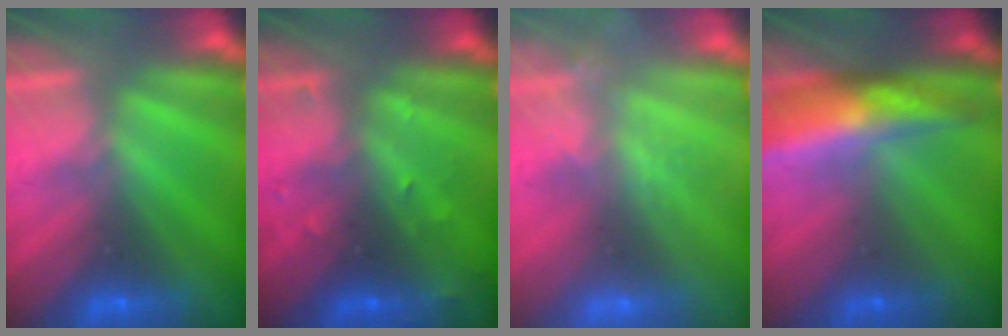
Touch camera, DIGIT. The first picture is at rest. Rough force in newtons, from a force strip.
{"total": 2.9}
{"total": 2.2}
{"total": 7.3}